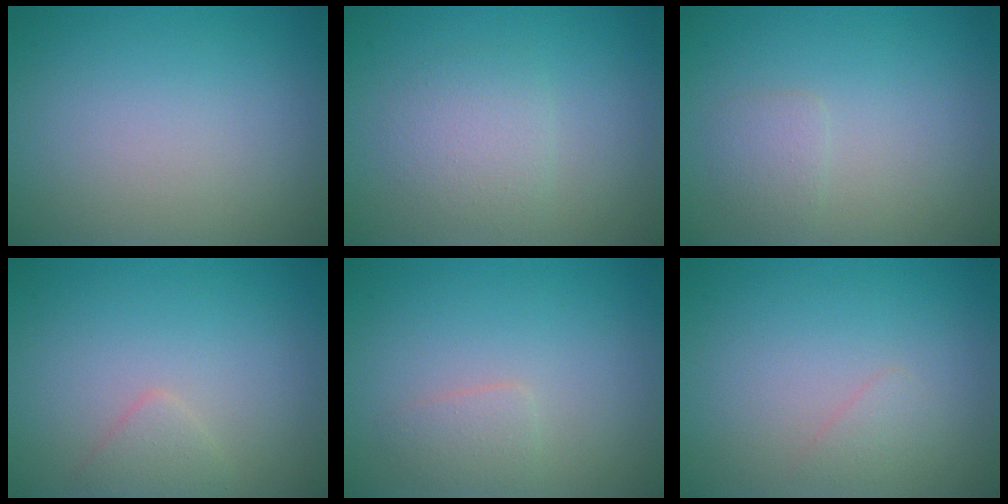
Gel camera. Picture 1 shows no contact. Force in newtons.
{"total": 2.3, "press": 2.3, "slide": 0.1}
{"total": 1.3, "press": 1.3, "slide": 0.1}
{"total": 1.3, "press": 1.3, "slide": 0.0}
{"total": 1.4, "press": 1.4, "slide": 0.1}
{"total": 0.9, "press": 0.9, "slide": 0.0}